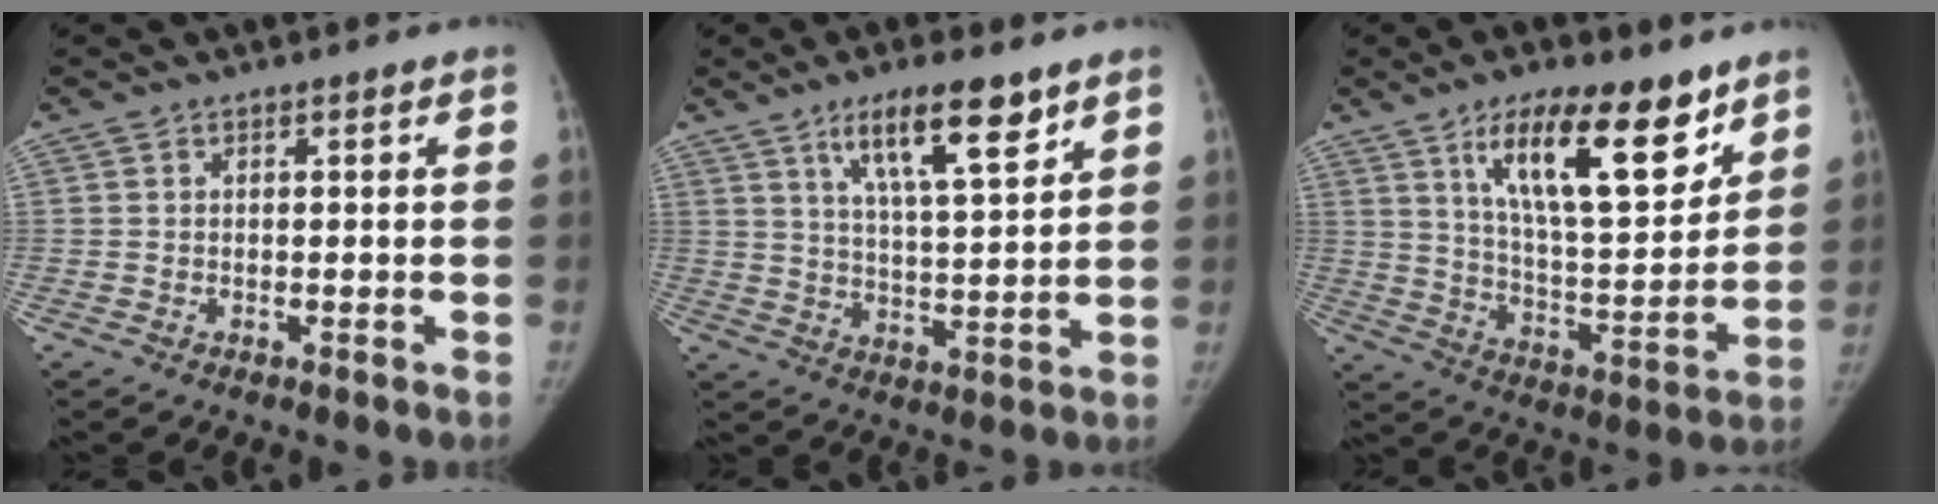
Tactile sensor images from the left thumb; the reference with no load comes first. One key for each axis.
{"total": 11.7, "fx": 7.2, "fy": 2.7, "fz": 8.8, "tx": -0.135, "ty": -0.037, "tz": 0.126}
{"total": 19.1, "fx": 11.3, "fy": 6.6, "fz": 13.9, "tx": -0.182, "ty": -0.066, "tz": 0.195}